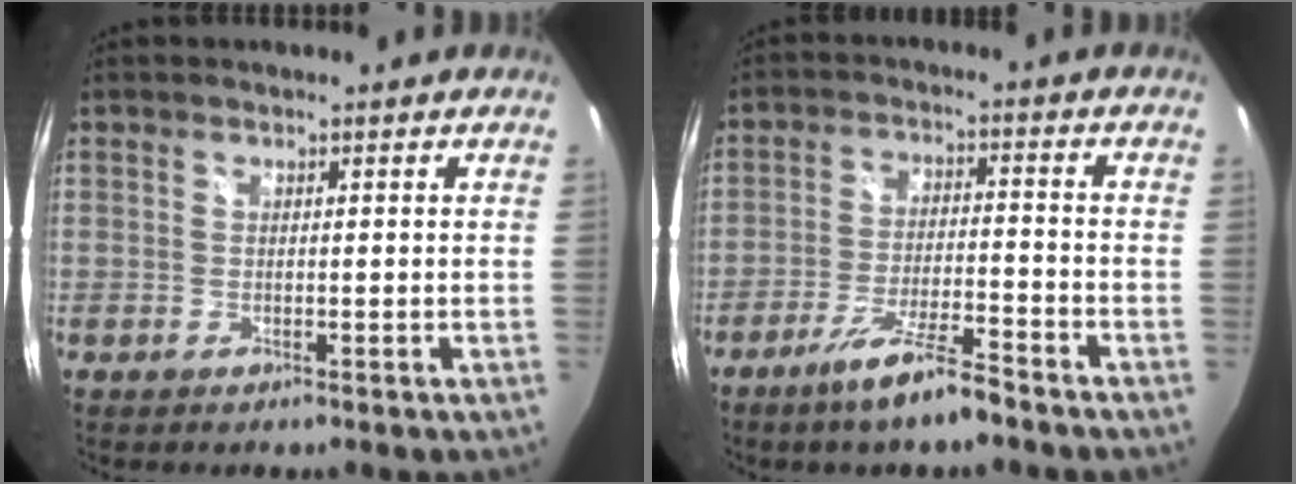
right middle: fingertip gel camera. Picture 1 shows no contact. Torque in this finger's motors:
{"motor_torque": [1.03, -1.09, 0.52, 0.17]}